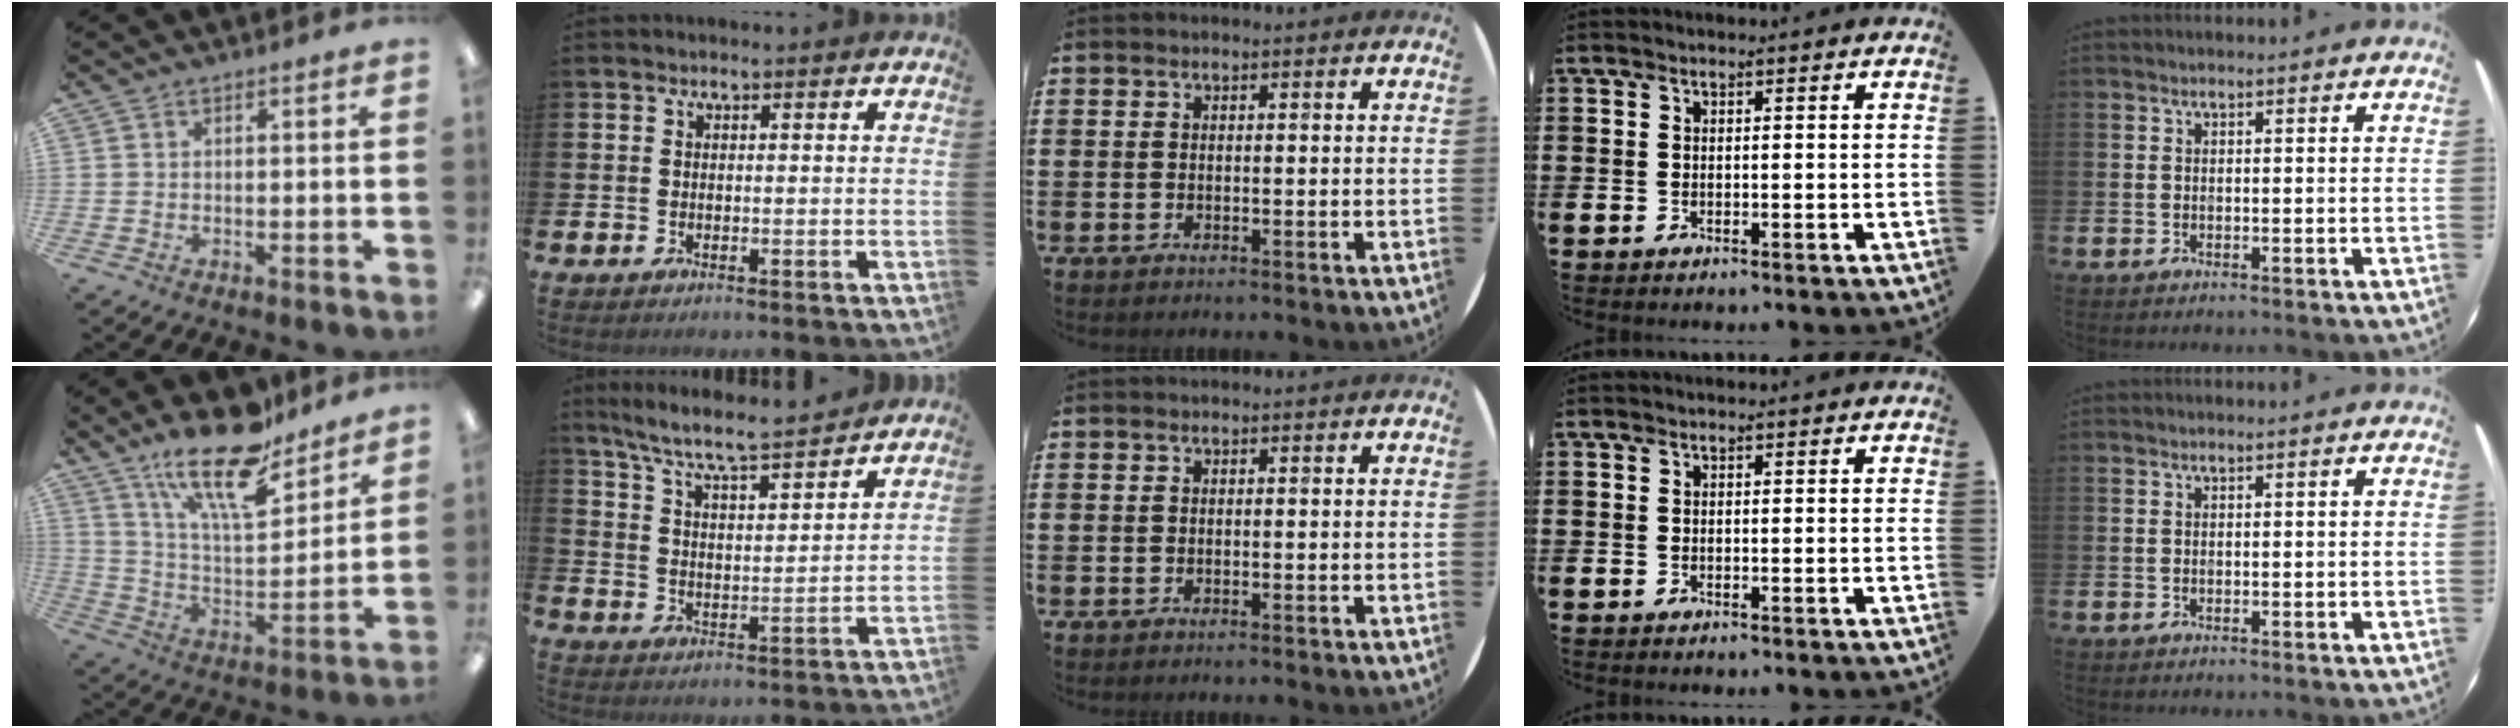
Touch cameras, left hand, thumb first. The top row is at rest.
{"thumb": {"total": 19.5, "force": [14.8, 6.4, 11.0], "torque": [-0.192, -0.091, 0.252]}, "index": {"total": 7.4, "force": [6.9, 0.1, 2.6], "torque": [-0.082, -0.050, 0.119]}}